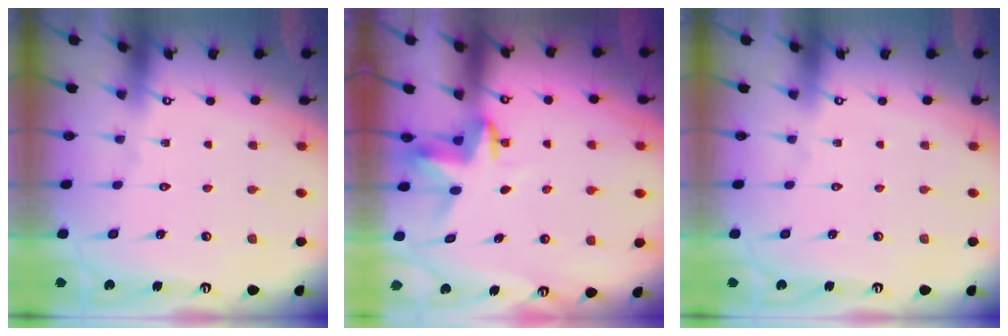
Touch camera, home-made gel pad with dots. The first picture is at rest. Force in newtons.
{"total": 3.5, "press": 3.5, "slide": 0.2}
{"total": 0.0}